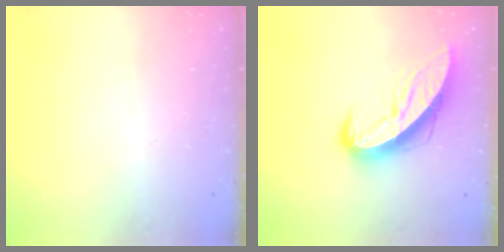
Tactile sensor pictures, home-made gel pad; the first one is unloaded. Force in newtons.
{"total": 11.9, "press": 11.8, "slide": 0.9}